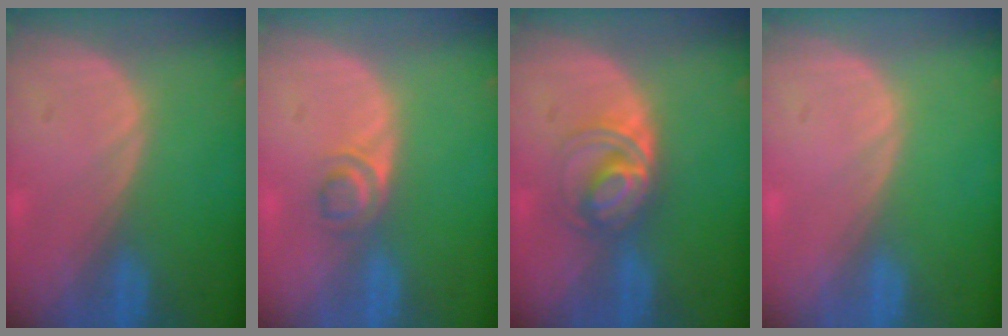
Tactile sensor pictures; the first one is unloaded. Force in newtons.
{"total": 2.8, "press": 2.7, "slide": 1.0}
{"total": 5.6, "press": 5.3, "slide": 1.7}
{"total": 0.0}